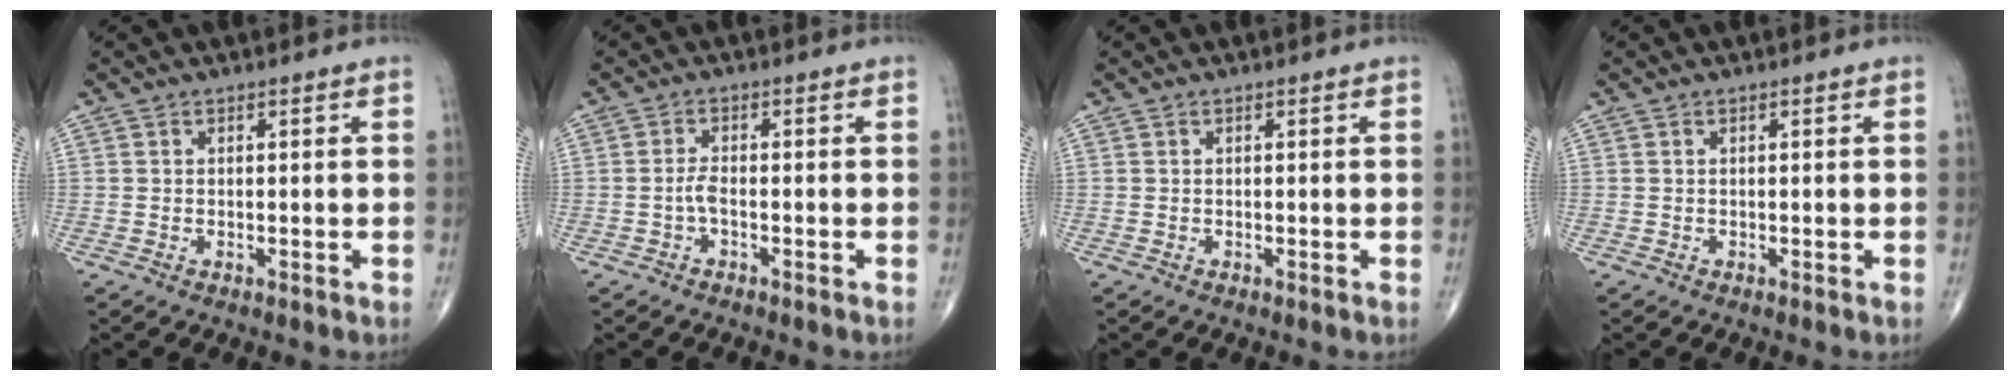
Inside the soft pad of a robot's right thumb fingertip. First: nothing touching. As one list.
[{"total": 1.8, "force": [-0.8, 0.6, 1.5], "torque": [-0.031, 0.006, -0.018]}, {"total": 0.0}, {"total": 0.0}]